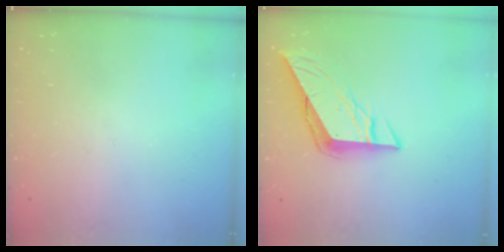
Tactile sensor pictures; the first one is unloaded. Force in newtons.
{"total": 9.4, "press": 9.3, "slide": 0.7}